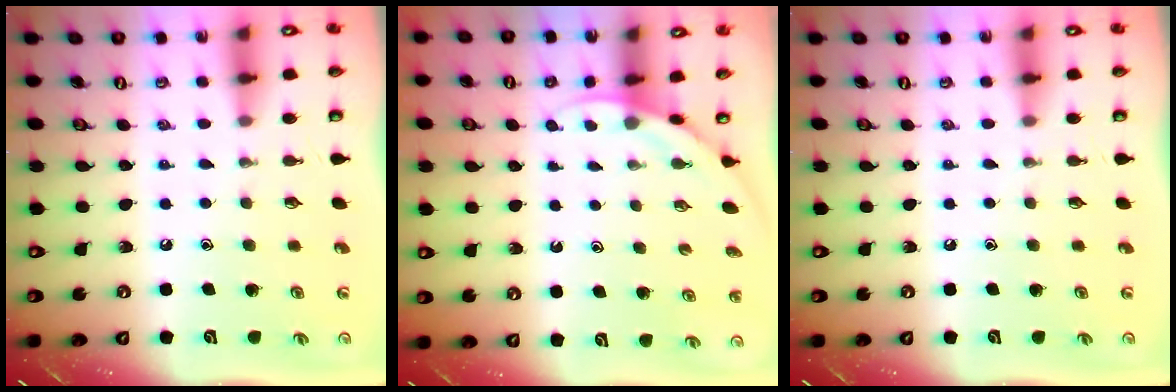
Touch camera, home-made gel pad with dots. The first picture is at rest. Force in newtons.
{"total": 3.2, "press": 3.2, "slide": 0.0}
{"total": 0.0}